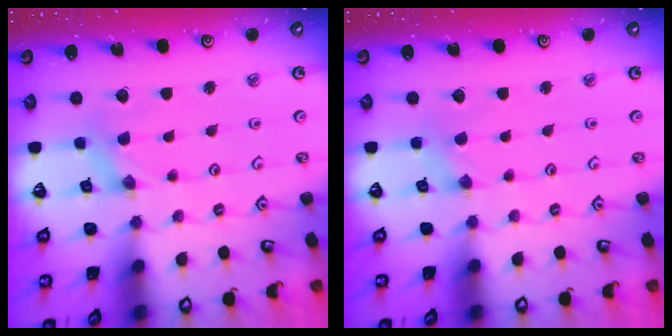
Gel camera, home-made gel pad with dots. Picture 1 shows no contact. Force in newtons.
{"total": 0.0}